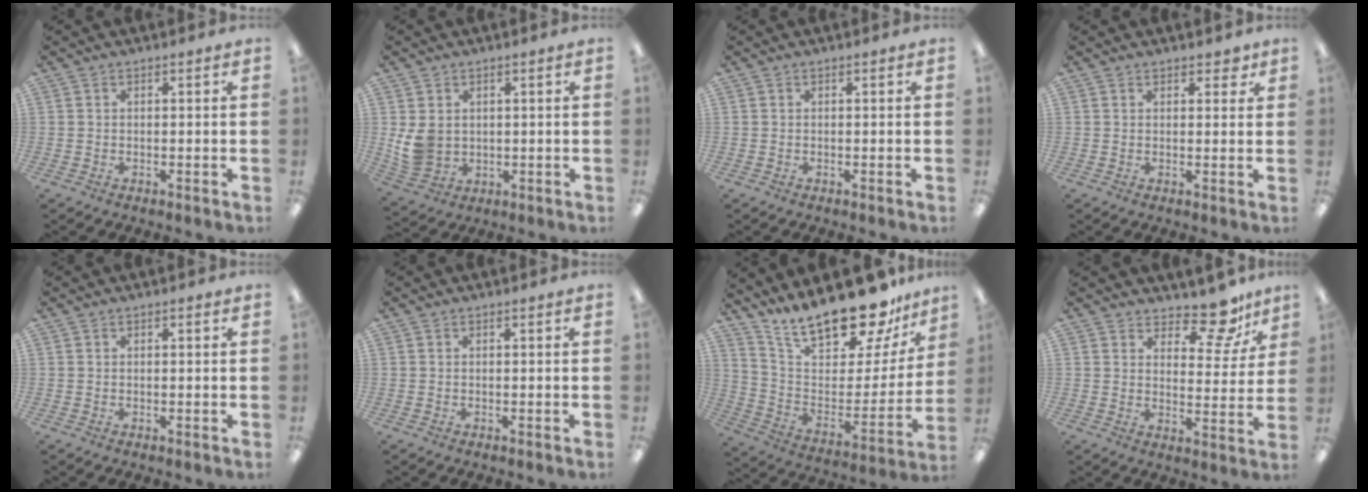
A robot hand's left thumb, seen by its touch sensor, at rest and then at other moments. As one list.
[{"total": 6.5, "force": [1.2, 5.6, 3.1], "torque": [-0.068, 0.004, 0.029]}, {"total": 0.0}, {"total": 2.4, "force": [1.8, 1.4, 0.9], "torque": [-0.004, -0.002, 0.029]}, {"total": 0.0}, {"total": 0.0}, {"total": 22.3, "force": [18.9, 6.3, 10.0], "torque": [-0.172, -0.141, 0.325]}, {"total": 11.0, "force": [8.8, 4.4, 4.8], "torque": [-0.061, -0.062, 0.156]}]